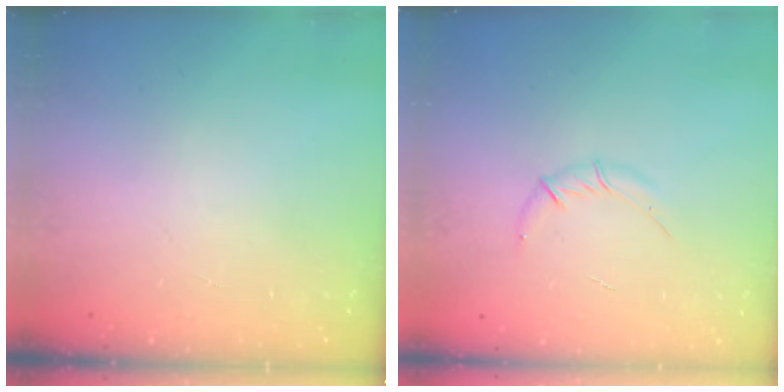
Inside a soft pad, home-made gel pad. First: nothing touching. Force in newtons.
{"total": 5.8, "press": 5.7, "slide": 1.3}